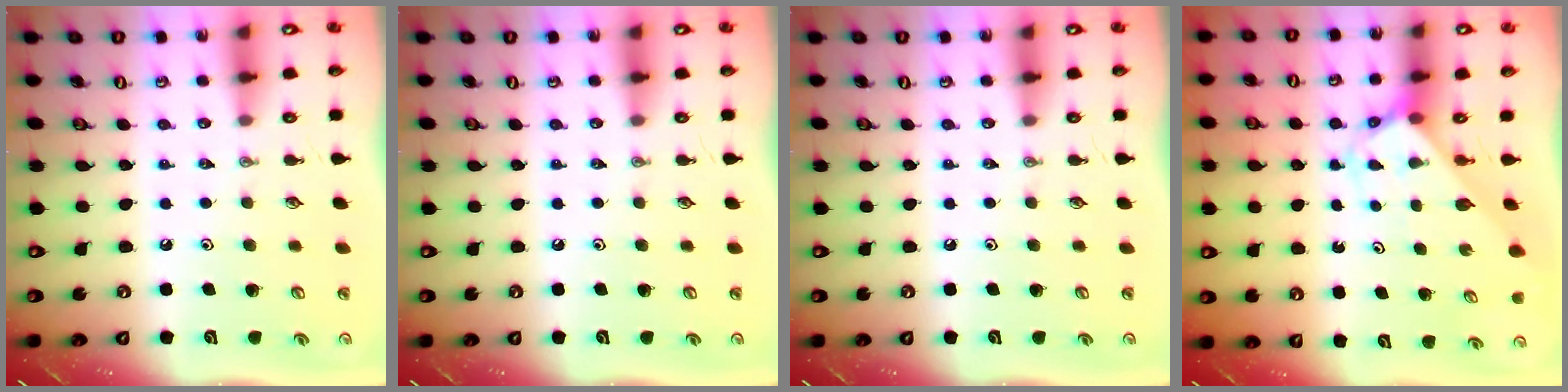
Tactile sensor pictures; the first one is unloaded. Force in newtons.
{"total": 0.0}
{"total": 0.0}
{"total": 3.0, "press": 3.0, "slide": 0.2}